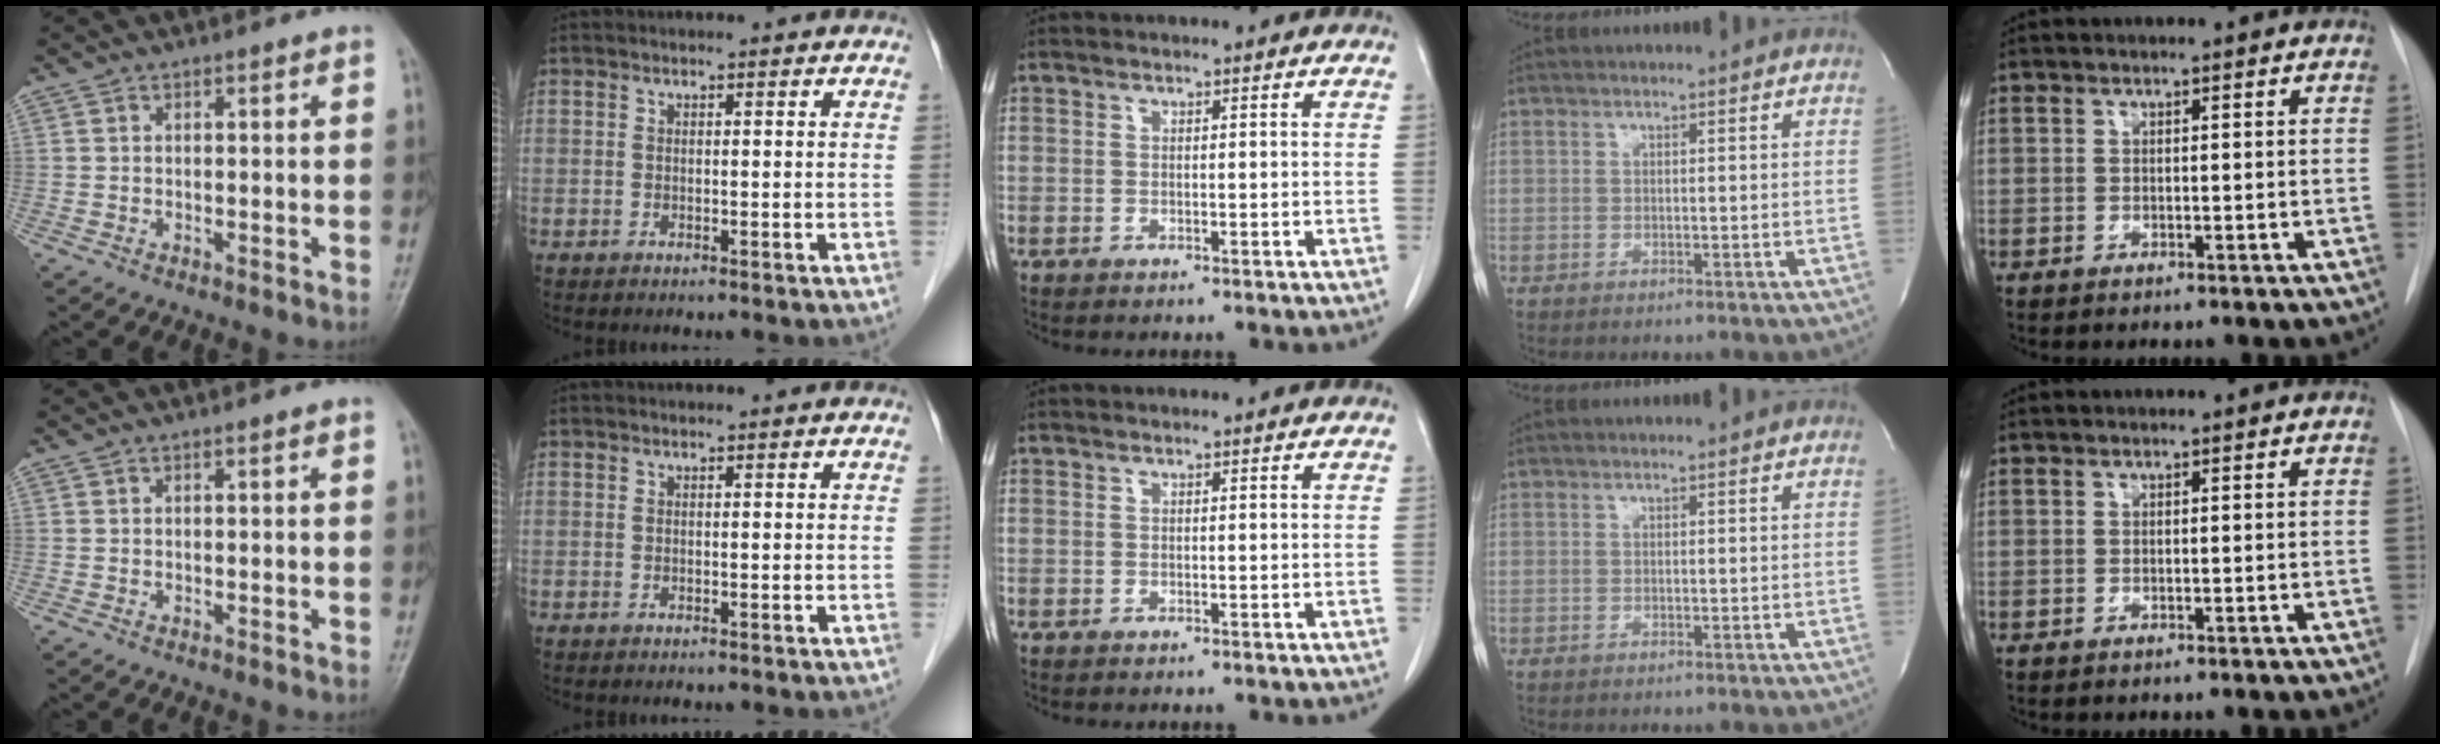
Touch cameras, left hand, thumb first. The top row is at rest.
{}